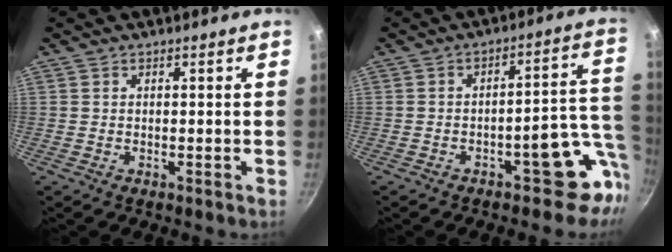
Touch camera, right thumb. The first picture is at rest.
{"total": 10.2, "force": [-4.1, 5.3, 7.7], "torque": [-0.020, 0.047, -0.051]}